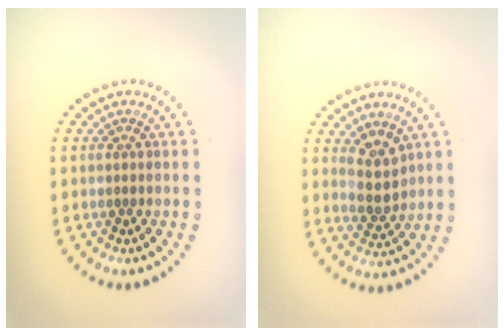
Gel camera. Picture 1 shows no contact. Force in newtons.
{"total": 2.9, "press": 2.7, "slide": 1.0}